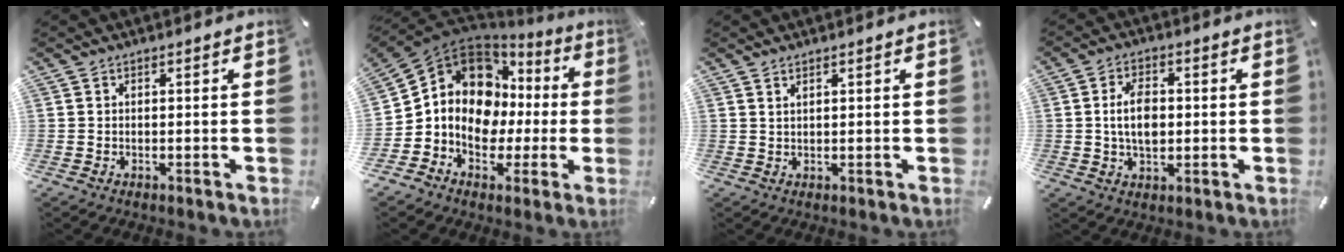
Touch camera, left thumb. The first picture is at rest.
{"total": 13.6, "force": [1.3, 11.6, 6.9], "torque": [-0.149, -0.015, 0.027]}
{"total": 1.1, "force": [0.8, 0.1, 0.8], "torque": [-0.015, -0.001, 0.014]}
{"total": 7.5, "force": [0.1, 4.8, 5.9], "torque": [-0.116, -0.001, -0.005]}